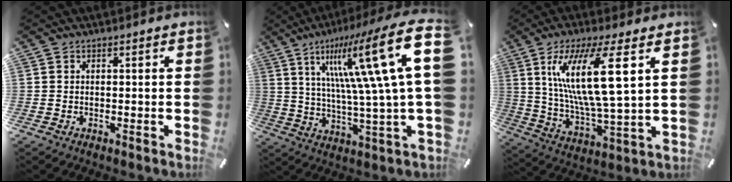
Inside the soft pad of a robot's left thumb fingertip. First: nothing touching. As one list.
[{"total": 27.7, "force": [8.3, 6.1, 25.7], "torque": [-0.416, -0.044, 0.117]}, {"total": 18.7, "force": [7.1, 4.7, 16.7], "torque": [-0.339, -0.014, 0.101]}]